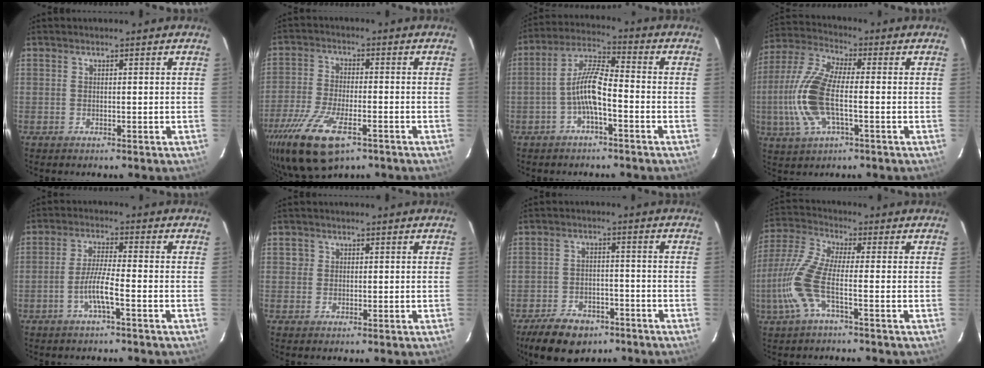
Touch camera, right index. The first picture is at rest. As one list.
[{"total": 16.0, "force": [-9.2, 6.4, 11.5], "torque": [-0.255, -0.048, -0.168]}, {"total": 7.4, "force": [-2.8, 1.5, 6.7], "torque": [-0.143, 0.016, -0.054]}, {"total": 14.1, "force": [-2.3, 5.3, 12.9], "torque": [-0.293, 0.003, -0.052]}, {"total": 5.0, "force": [-2.4, -0.3, 4.3], "torque": [-0.091, 0.001, -0.047]}, {"total": 1.4, "force": [0.1, 1.4, 0.1], "torque": [0.000, 0.003, -0.001]}, {"total": 11.5, "force": [-8.0, 6.4, 5.3], "torque": [-0.134, 0.005, -0.118]}, {"total": 9.9, "force": [-3.1, 1.8, 9.3], "torque": [-0.225, -0.001, -0.065]}]